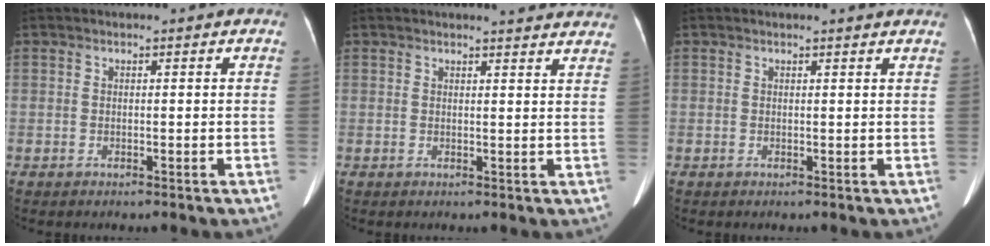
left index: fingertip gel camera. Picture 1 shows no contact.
{"total": 8.3, "force": [7.9, 0.7, 2.5], "torque": [-0.022, -0.011, 0.068]}
{"total": 2.0, "force": [2.0, -0.1, 0.4], "torque": [-0.012, 0.003, 0.016]}